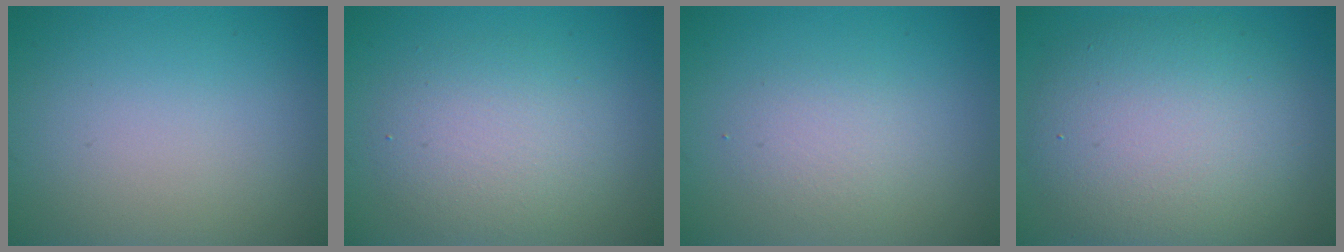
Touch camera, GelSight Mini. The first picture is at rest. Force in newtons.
{"total": 2.5, "press": 2.5, "slide": 0.4}
{"total": 2.0, "press": 1.9, "slide": 0.2}
{"total": 8.7, "press": 8.7, "slide": 0.3}